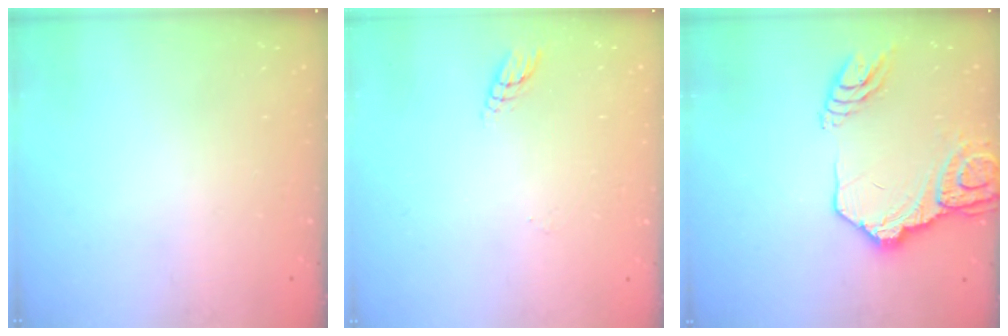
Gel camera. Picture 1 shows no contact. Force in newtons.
{"total": 4.4, "press": 4.3, "slide": 0.4}
{"total": 16.9, "press": 16.8, "slide": 1.7}